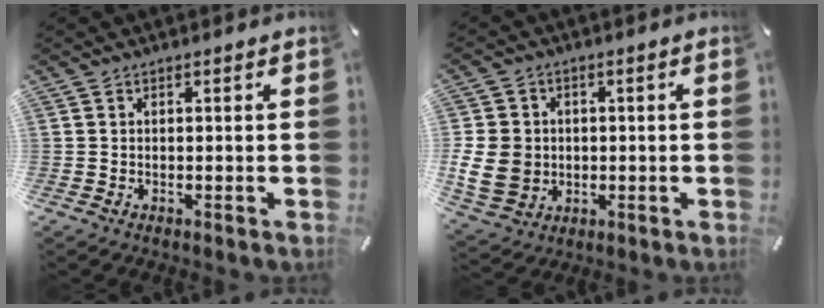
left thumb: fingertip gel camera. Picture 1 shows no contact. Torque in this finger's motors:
{"motor_torque": [1.31, 2.06, 0.82, 0.08, 0.27]}